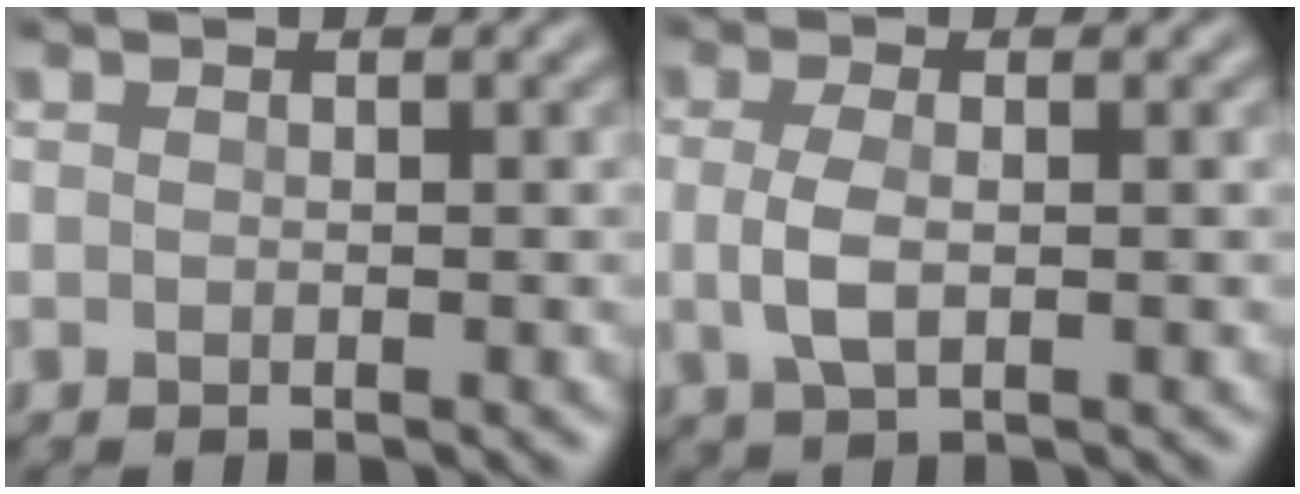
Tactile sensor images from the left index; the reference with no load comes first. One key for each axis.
{"total": 2.2, "fx": 0.2, "fy": 0.9, "fz": 2.0, "tx": -0.050, "ty": 0.002, "tz": 0.002}